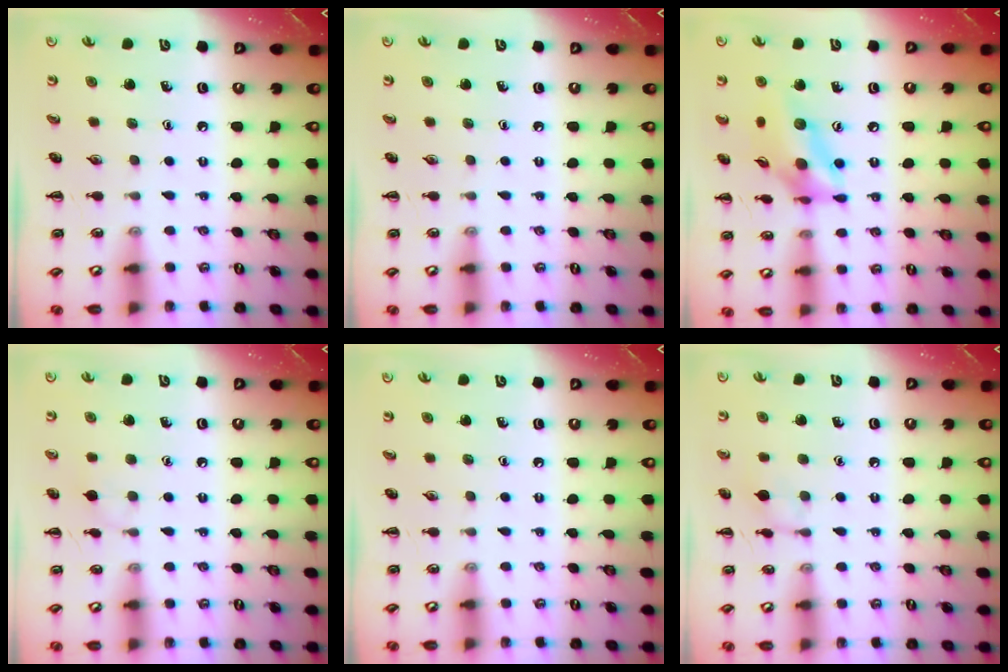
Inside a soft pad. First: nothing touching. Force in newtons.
{"total": 0.0}
{"total": 13.3, "press": 12.9, "slide": 3.5}
{"total": 4.7, "press": 4.5, "slide": 1.4}
{"total": 0.0}
{"total": 6.3, "press": 5.9, "slide": 2.2}